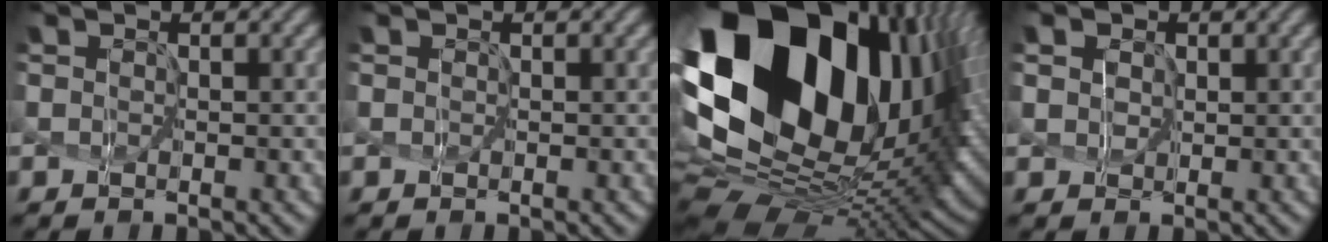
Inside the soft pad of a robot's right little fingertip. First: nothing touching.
{"total": 0.0}
{"total": 22.0, "force": [6.7, 13.7, 15.9], "torque": [-0.336, 0.011, 0.137]}
{"total": 4.2, "force": [2.0, 3.0, 2.1], "torque": [-0.043, 0.025, 0.016]}